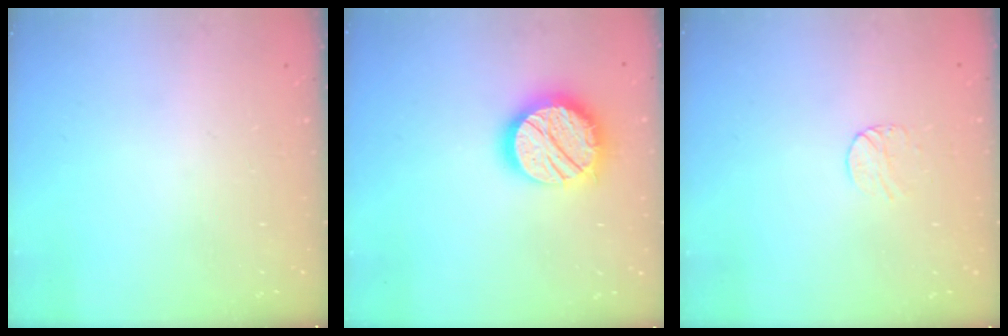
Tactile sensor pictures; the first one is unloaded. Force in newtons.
{"total": 17.9, "press": 17.9, "slide": 1.1}
{"total": 6.1, "press": 6.1, "slide": 0.5}